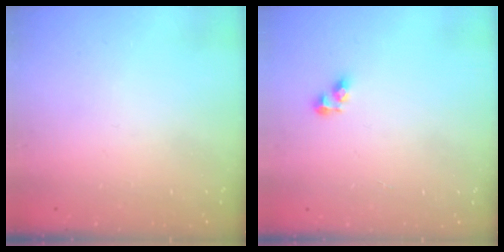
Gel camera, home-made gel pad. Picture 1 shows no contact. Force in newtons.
{"total": 3.3, "press": 3.3, "slide": 0.3}